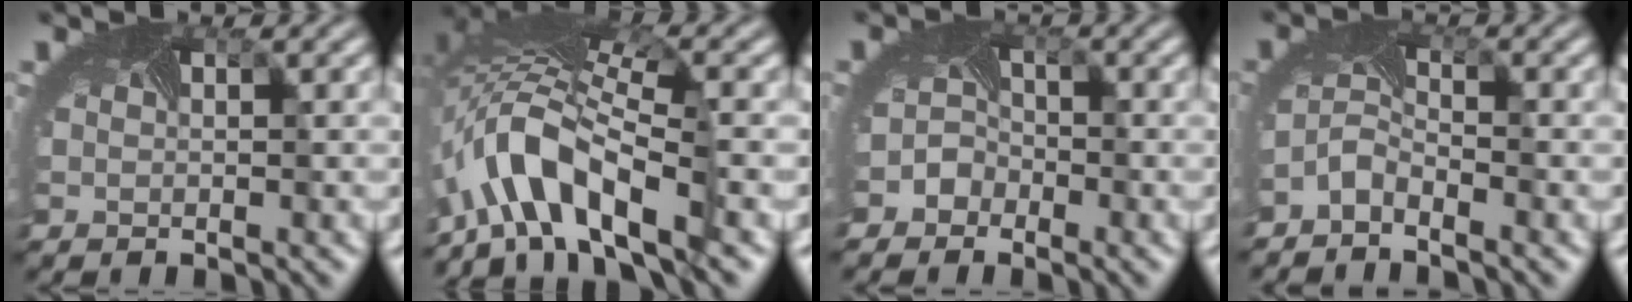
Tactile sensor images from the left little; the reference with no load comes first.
{"total": 10.1, "force": [-5.3, 3.5, 7.8], "torque": [-0.145, 0.007, -0.110]}
{"total": 2.0, "force": [-1.7, 1.2, -0.2], "torque": [0.003, 0.001, -0.037]}
{"total": 2.1, "force": [-2.0, 0.4, 0.6], "torque": [-0.025, -0.002, -0.046]}